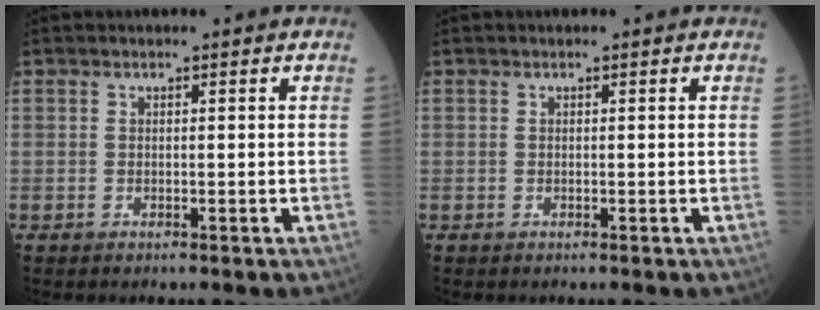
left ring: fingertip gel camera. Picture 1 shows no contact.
{"total": 0.0}